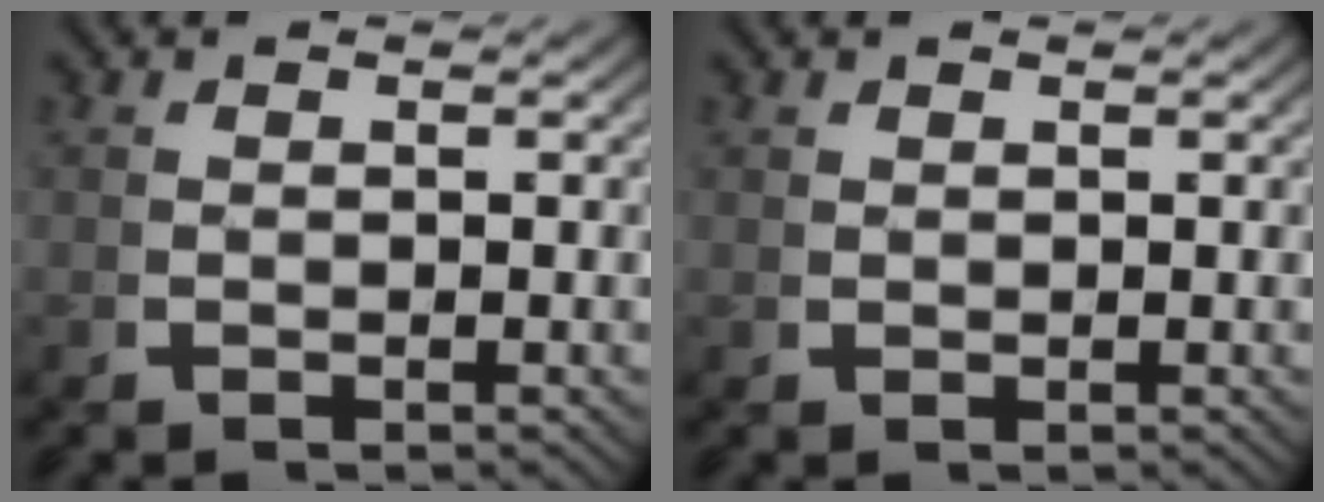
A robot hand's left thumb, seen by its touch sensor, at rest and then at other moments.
{"total": 0.7, "force": [0.7, -0.1, -0.1], "torque": [0.001, -0.001, 0.018]}